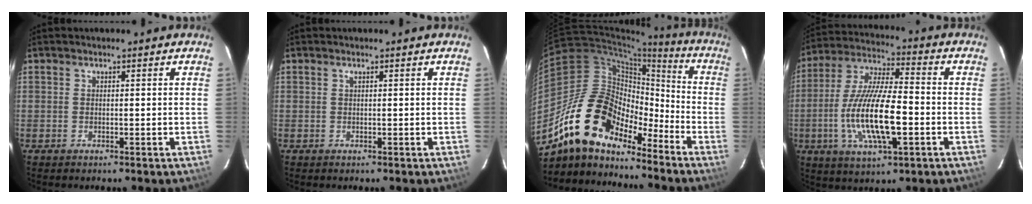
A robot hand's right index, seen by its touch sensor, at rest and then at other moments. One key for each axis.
{"total": 0.0}
{"total": 17.9, "fx": -13.2, "fy": 8.4, "fz": 8.6, "tx": -0.158, "ty": 0.005, "tz": -0.239}
{"total": 16.6, "fx": -4.1, "fy": 4.7, "fz": 15.4, "tx": -0.313, "ty": -0.009, "tz": -0.077}